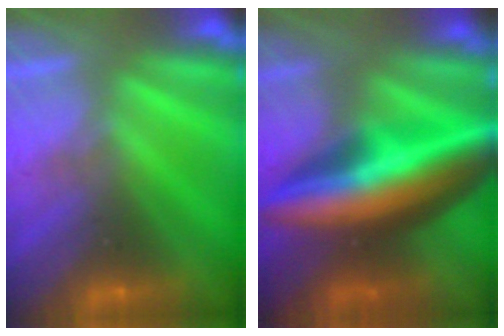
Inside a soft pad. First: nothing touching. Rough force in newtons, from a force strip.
{"total": 6.5}